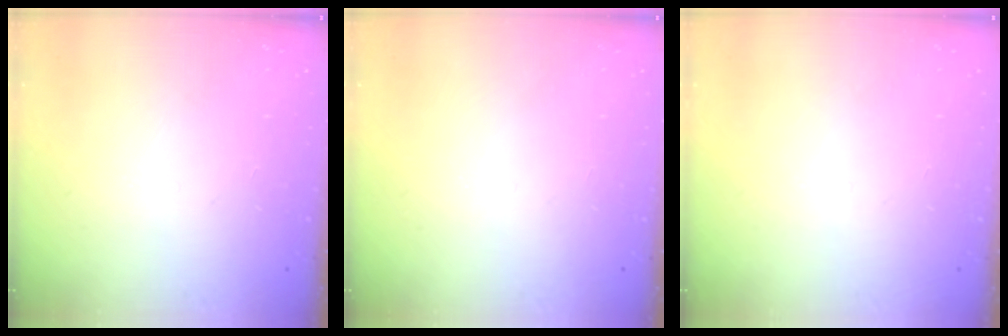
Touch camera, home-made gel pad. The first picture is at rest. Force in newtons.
{"total": 0.0}
{"total": 0.0}